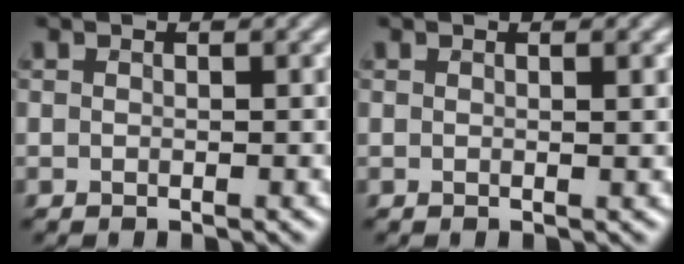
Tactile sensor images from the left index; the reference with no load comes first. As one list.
[{"total": 1.2, "force": [0.4, 0.3, 1.0], "torque": [-0.008, 0.005, 0.004]}]